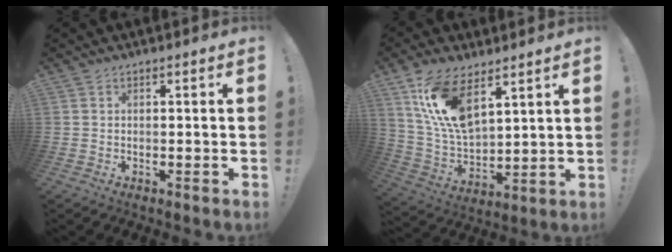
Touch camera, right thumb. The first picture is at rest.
{"total": 15.3, "force": [9.2, 7.0, 10.0], "torque": [-0.209, -0.046, 0.169]}